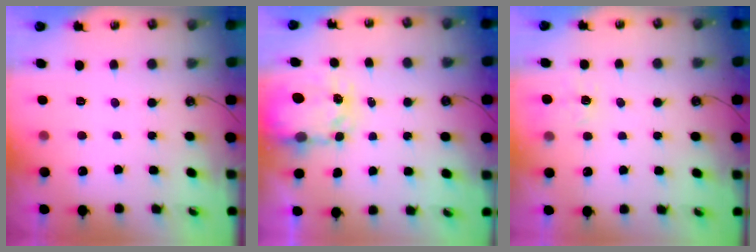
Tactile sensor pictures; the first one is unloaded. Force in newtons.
{"total": 4.6, "press": 4.5, "slide": 0.4}
{"total": 4.8, "press": 4.8, "slide": 0.6}